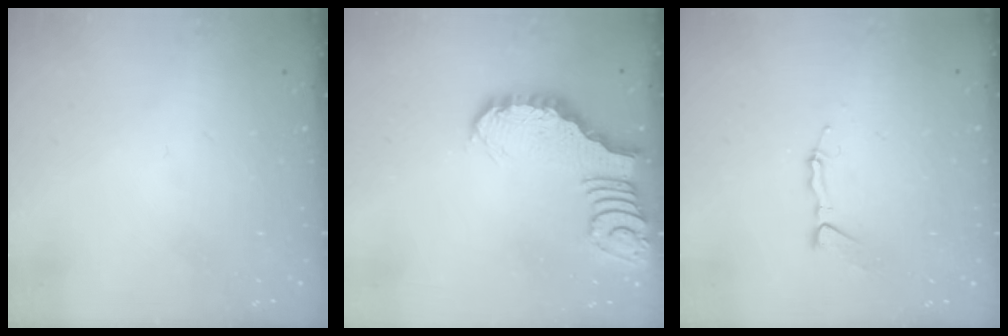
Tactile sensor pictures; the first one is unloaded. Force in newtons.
{"total": 2.8, "press": 2.8, "slide": 0.4}
{"total": 4.5, "press": 4.5, "slide": 0.2}